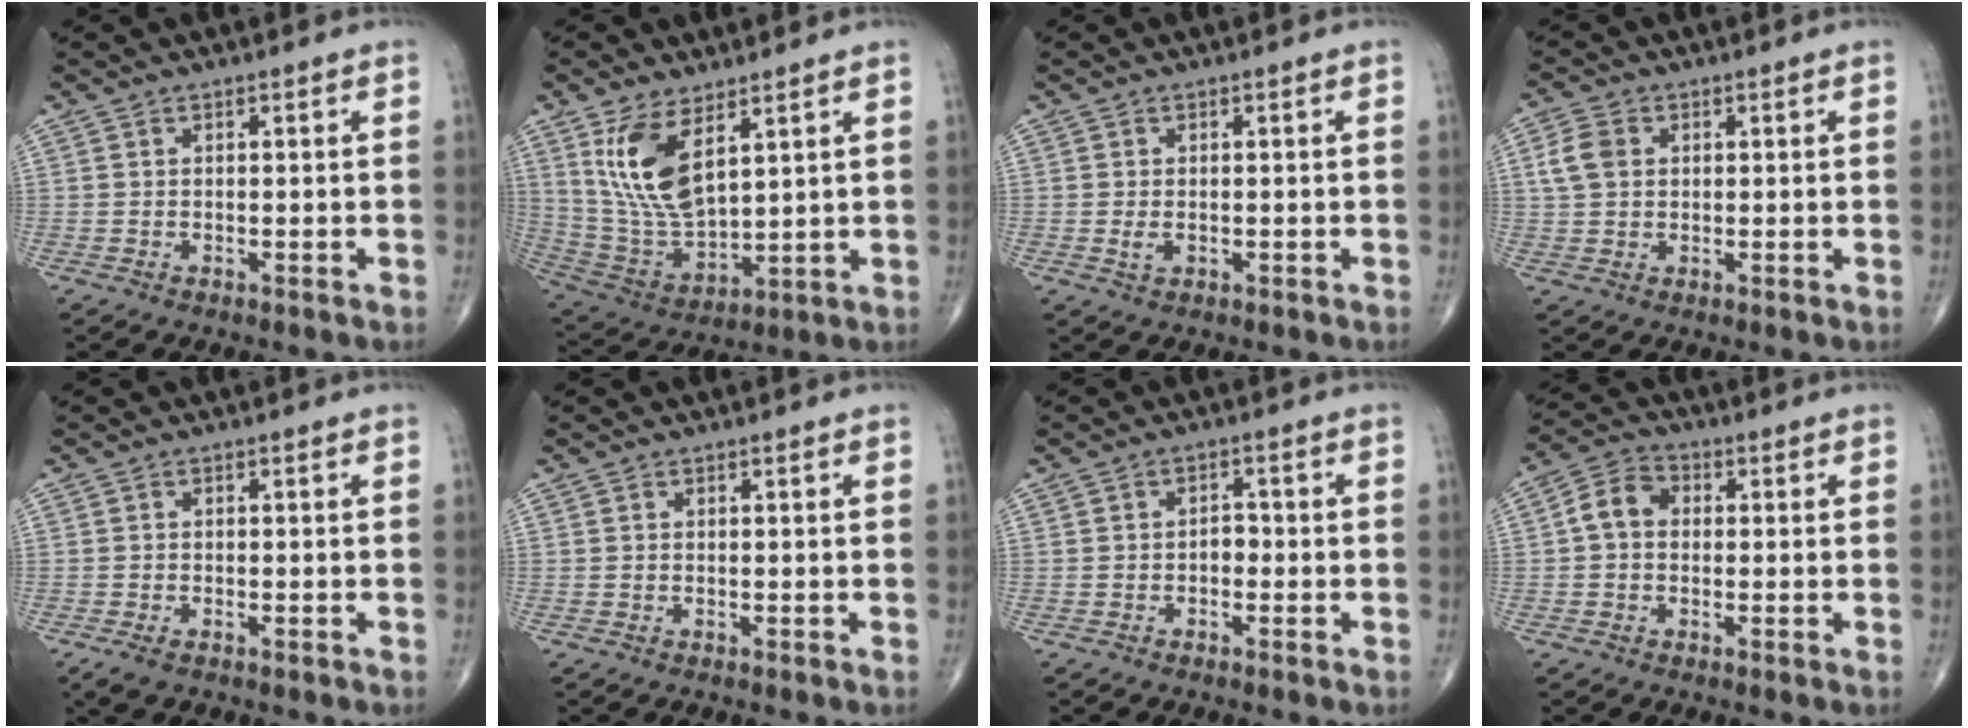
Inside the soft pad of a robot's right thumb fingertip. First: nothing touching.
{"total": 13.5, "force": [6.1, 6.2, 10.3], "torque": [-0.197, -0.029, 0.139]}
{"total": 1.7, "force": [-0.2, 1.0, 1.3], "torque": [-0.025, 0.000, -0.002]}
{"total": 5.0, "force": [1.1, 3.8, 3.0], "torque": [-0.059, 0.006, 0.019]}
{"total": 2.5, "force": [-1.4, 1.2, 1.6], "torque": [-0.037, -0.004, -0.023]}
{"total": 0.0}
{"total": 2.2, "force": [-0.7, 1.5, 1.4], "torque": [-0.007, 0.011, -0.017]}
{"total": 6.0, "force": [0.2, 4.6, 3.8], "torque": [-0.060, 0.021, -0.006]}